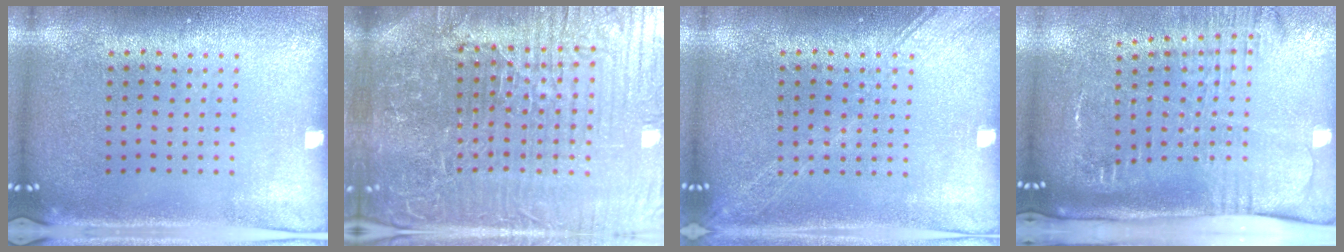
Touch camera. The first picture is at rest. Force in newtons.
{"total": 7.9, "press": 6.9, "slide": 3.7}
{"total": 2.6, "press": 2.6, "slide": 0.3}
{"total": 2.7, "press": 2.0, "slide": 1.8}